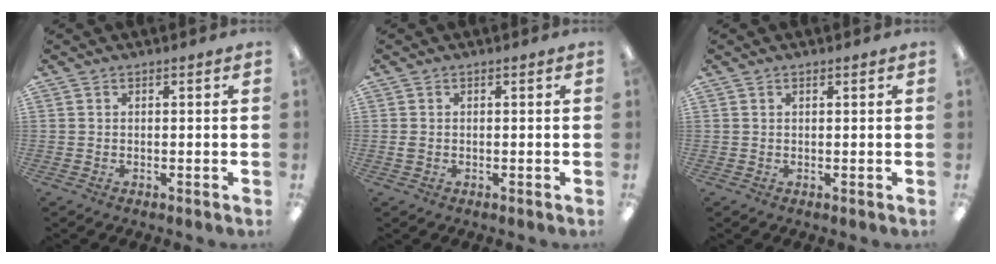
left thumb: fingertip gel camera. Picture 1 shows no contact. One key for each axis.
{"total": 1.1, "fx": 0.0, "fy": 0.7, "fz": 0.8, "tx": -0.016, "ty": 0.004, "tz": -0.001}
{"total": 0.6, "fx": 0.5, "fy": 0.2, "fz": 0.3, "tx": -0.008, "ty": 0.001, "tz": 0.009}